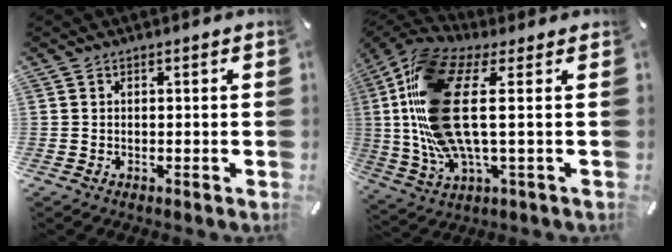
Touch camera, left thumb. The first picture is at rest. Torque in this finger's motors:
{"motor_torque": [1.38, 1.26, 1.86, 0.91, 0.49]}